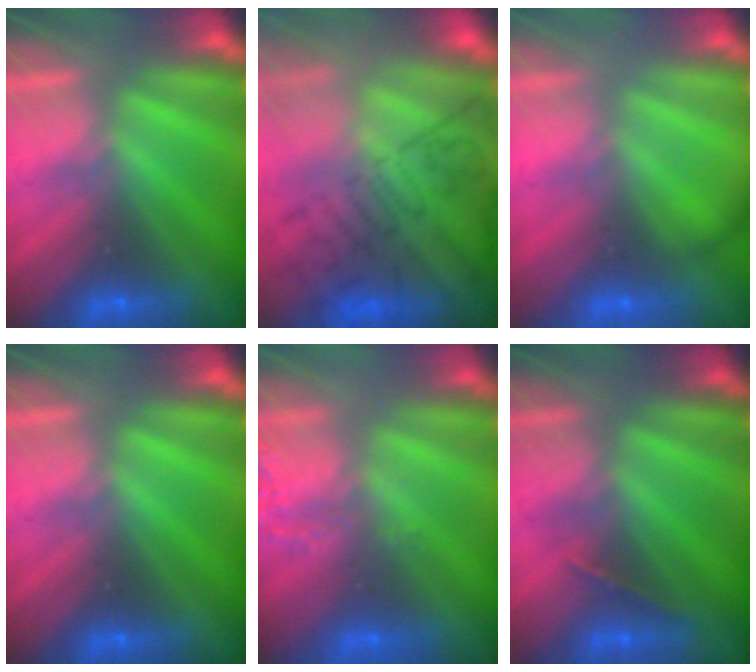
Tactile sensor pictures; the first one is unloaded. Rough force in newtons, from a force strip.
{"total": 7.7}
{"total": 2.1}
{"total": 0.0}
{"total": 1.9}
{"total": 1.5}